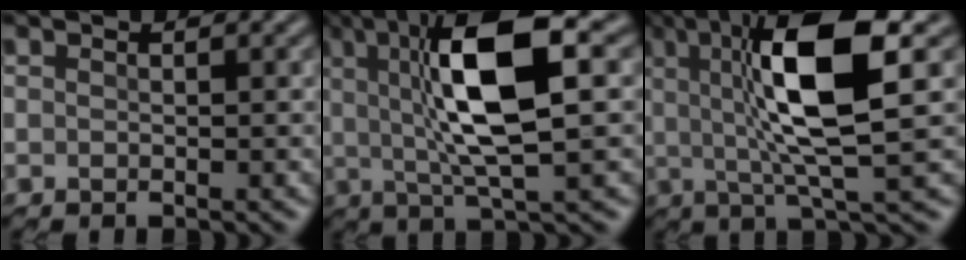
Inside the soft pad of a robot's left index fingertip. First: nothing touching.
{"total": 10.2, "force": [2.1, 2.5, 9.6], "torque": [-0.172, 0.012, 0.034]}
{"total": 9.5, "force": [2.1, 1.6, 9.1], "torque": [-0.164, 0.005, 0.038]}